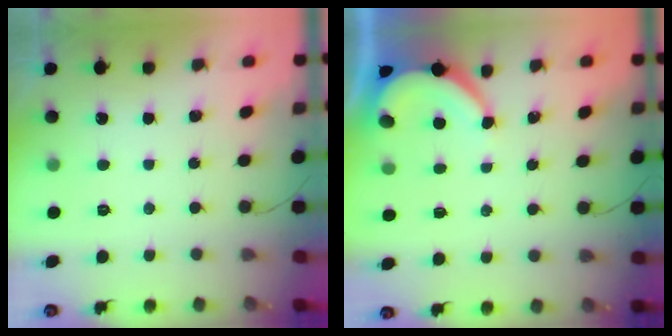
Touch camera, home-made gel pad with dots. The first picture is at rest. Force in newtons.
{"total": 4.6, "press": 4.5, "slide": 0.7}